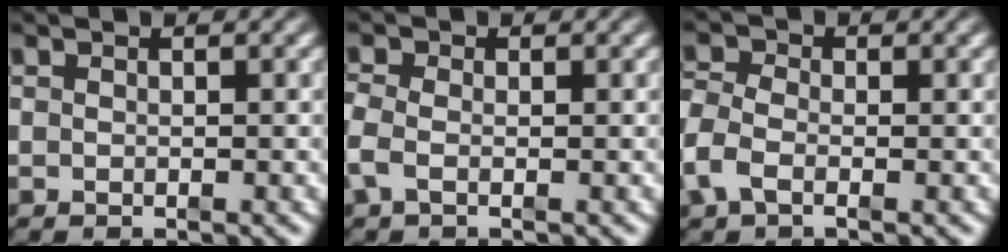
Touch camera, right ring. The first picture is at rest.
{"total": 2.1, "force": [-0.7, 1.4, 1.4], "torque": [-0.048, -0.015, -0.009]}
{"total": 3.7, "force": [-1.1, 2.9, 2.0], "torque": [-0.056, -0.014, -0.019]}